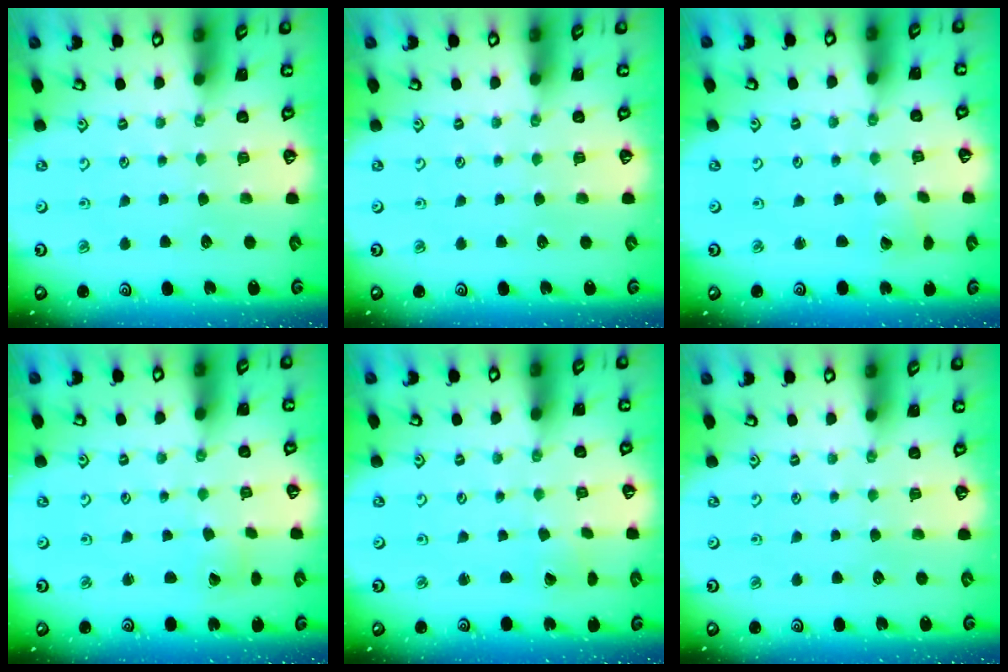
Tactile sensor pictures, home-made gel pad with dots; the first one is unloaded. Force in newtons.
{"total": 0.0}
{"total": 2.6, "press": 2.6, "slide": 0.1}
{"total": 0.9, "press": 0.9, "slide": 0.0}
{"total": 0.9, "press": 0.9, "slide": 0.1}
{"total": 0.0}